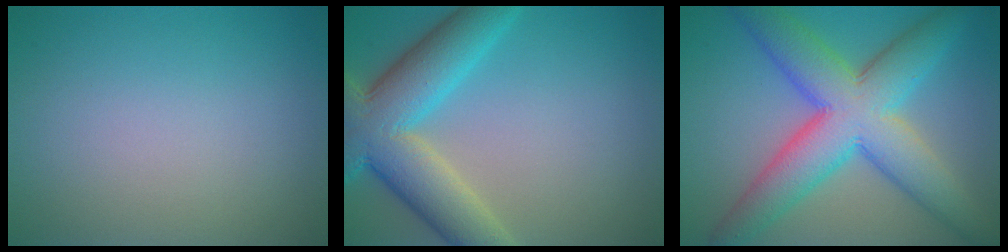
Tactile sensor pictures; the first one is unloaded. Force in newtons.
{"total": 9.2, "press": 9.2, "slide": 0.5}
{"total": 10.2, "press": 10.2, "slide": 0.2}